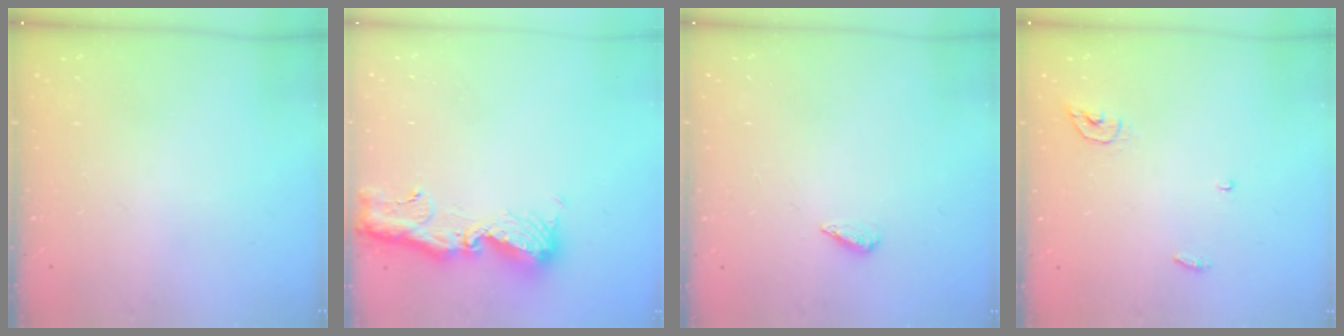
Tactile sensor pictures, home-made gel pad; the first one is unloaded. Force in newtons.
{"total": 14.1, "press": 14.0, "slide": 1.5}
{"total": 2.3, "press": 2.2, "slide": 0.8}
{"total": 4.3, "press": 4.3, "slide": 0.3}